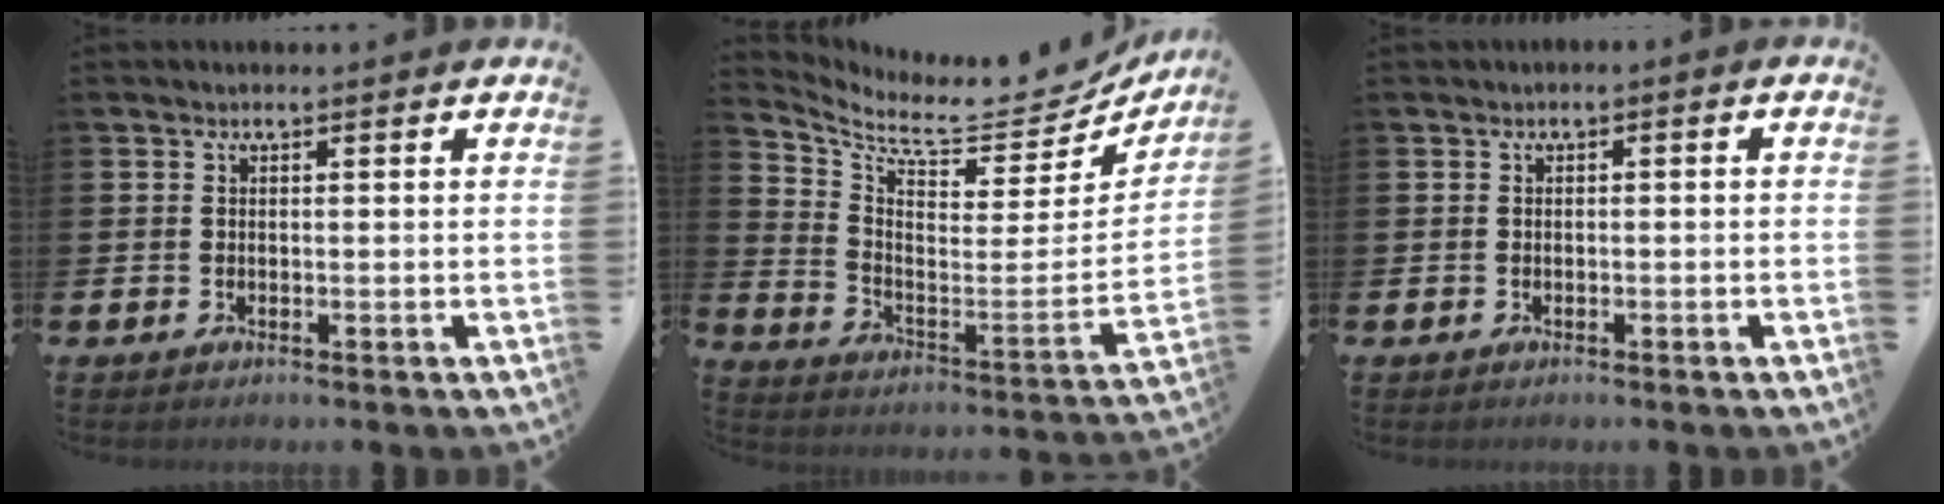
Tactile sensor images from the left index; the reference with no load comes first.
{"total": 7.9, "force": [6.9, 2.6, 3.0], "torque": [-0.067, -0.072, 0.110]}
{"total": 0.6, "force": [-0.6, 0.2, 0.1], "torque": [0.005, -0.005, -0.014]}